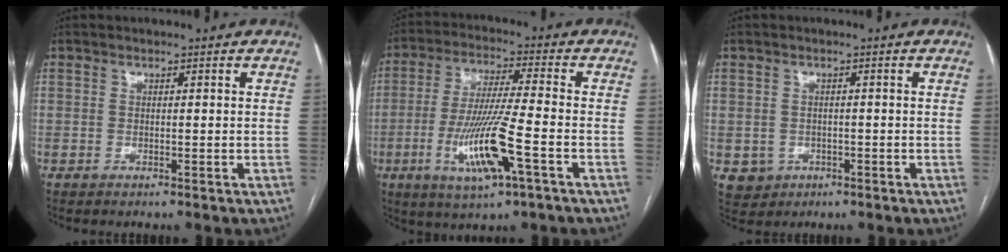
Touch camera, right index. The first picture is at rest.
{"total": 12.6, "force": [-4.3, 0.7, 11.8], "torque": [-0.238, -0.015, -0.078]}
{"total": 3.6, "force": [-1.1, 3.4, 0.5], "torque": [-0.002, 0.006, -0.009]}